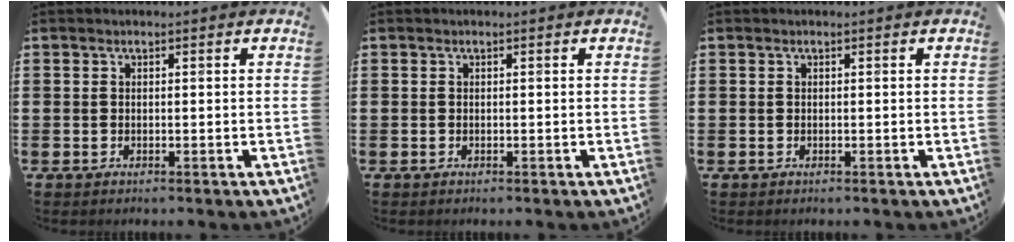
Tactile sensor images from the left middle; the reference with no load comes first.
{"total": 0.0}
{"total": 0.0}